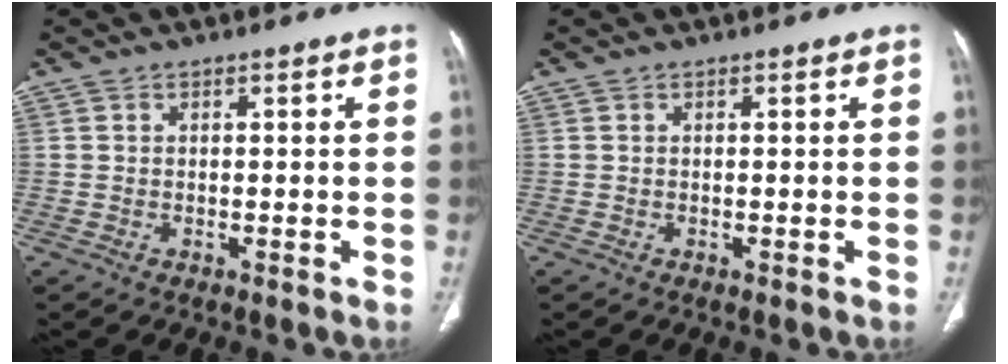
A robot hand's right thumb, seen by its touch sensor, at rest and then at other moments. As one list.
[{"total": 0.0}]